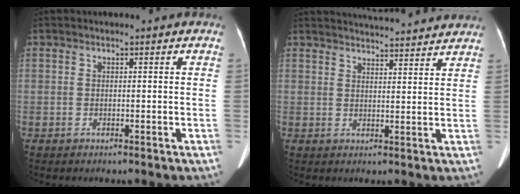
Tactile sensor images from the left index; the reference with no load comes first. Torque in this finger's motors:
{"motor_torque": [0.41, -0.67, 0.00, 0.00]}